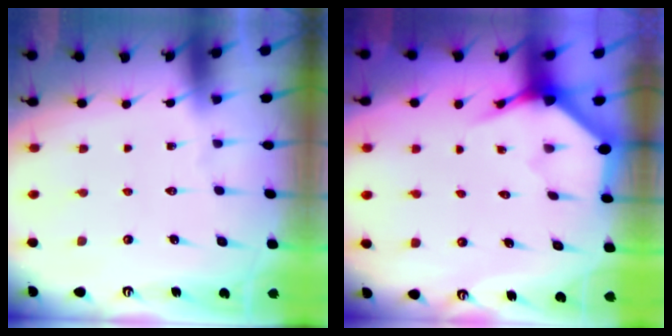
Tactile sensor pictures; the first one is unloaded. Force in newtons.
{"total": 3.6, "press": 3.6, "slide": 0.1}